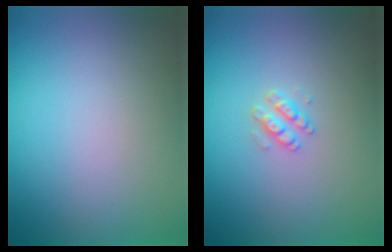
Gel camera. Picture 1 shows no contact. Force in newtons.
{"total": 1.6, "press": 1.6, "slide": 0.3}